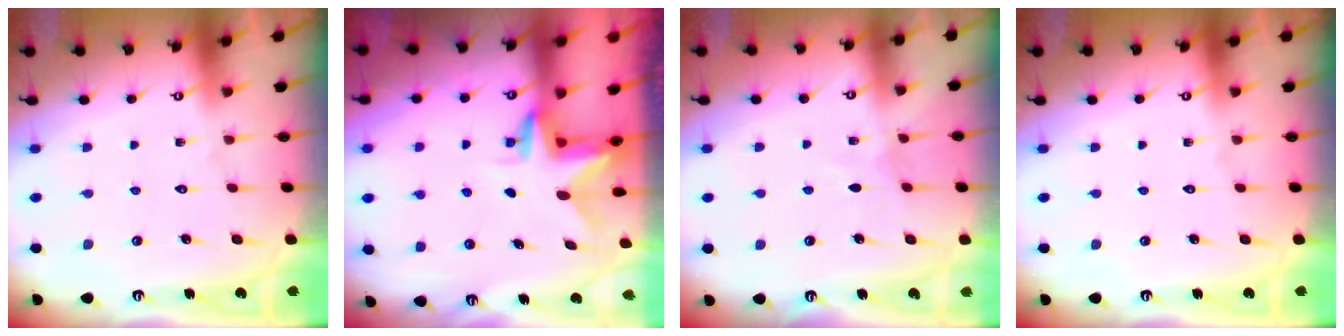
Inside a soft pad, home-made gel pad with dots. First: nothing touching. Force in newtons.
{"total": 2.9, "press": 2.9, "slide": 0.3}
{"total": 2.9, "press": 2.9, "slide": 0.4}
{"total": 0.0}